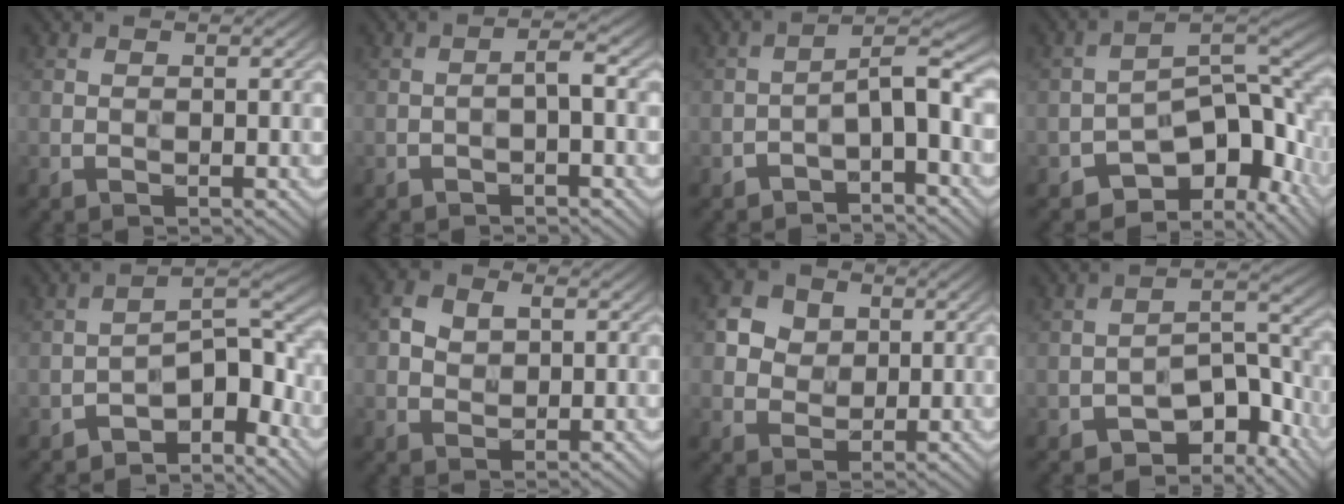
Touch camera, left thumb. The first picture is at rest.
{"total": 1.7, "force": [-0.8, 0.2, 1.5], "torque": [-0.026, 0.008, -0.019]}
{"total": 4.8, "force": [-2.3, 1.4, 3.9], "torque": [-0.061, 0.015, -0.046]}
{"total": 11.6, "force": [-5.4, 5.8, 8.5], "torque": [-0.118, -0.009, -0.090]}
{"total": 6.4, "force": [-4.7, 2.1, 3.9], "torque": [-0.045, 0.010, -0.091]}
{"total": 3.7, "force": [1.0, 2.8, 2.2], "torque": [-0.048, 0.003, 0.012]}
{"total": 4.8, "force": [1.3, 4.1, 2.1], "torque": [-0.055, 0.005, 0.016]}
{"total": 7.5, "force": [-5.1, 3.7, 4.1], "torque": [-0.048, 0.003, -0.090]}